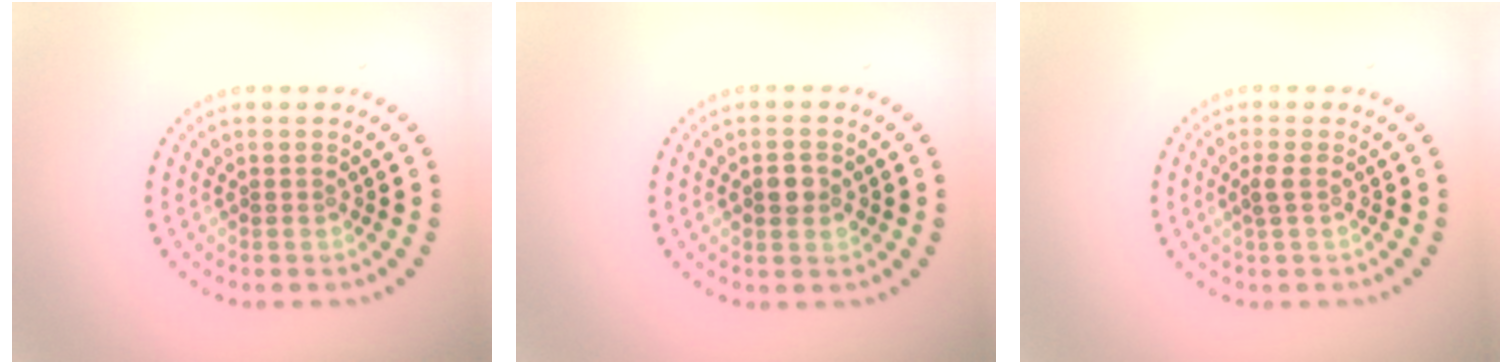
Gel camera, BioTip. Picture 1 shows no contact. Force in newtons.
{"total": 2.2, "press": 2.2, "slide": 0.2}
{"total": 1.2, "press": 1.0, "slide": 0.6}